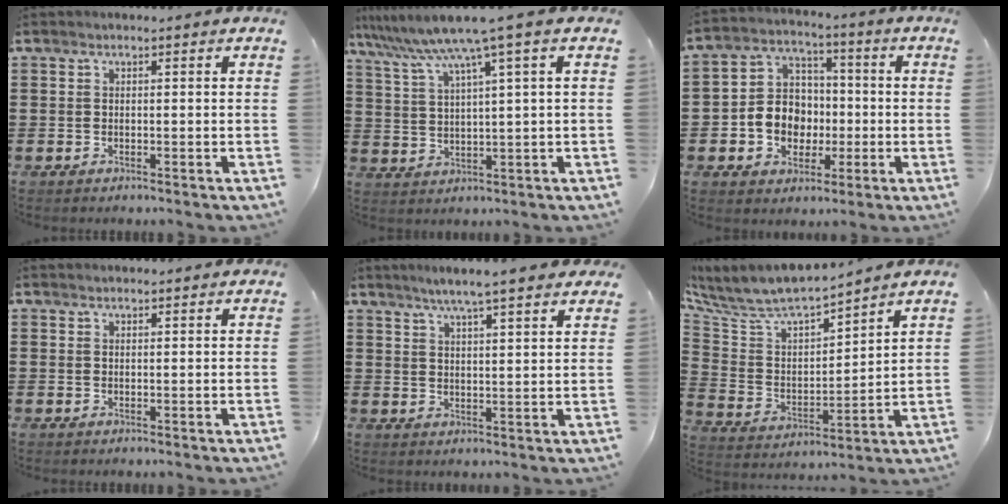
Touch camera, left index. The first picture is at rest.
{"total": 6.7, "force": [4.2, -0.5, 5.3], "torque": [-0.126, -0.031, 0.063]}
{"total": 7.9, "force": [-2.0, 6.9, 3.2], "torque": [-0.081, 0.017, -0.039]}
{"total": 0.7, "force": [0.7, 0.1, 0.1], "torque": [-0.004, -0.002, 0.014]}
{"total": 4.9, "force": [4.1, -0.3, 2.6], "torque": [-0.063, -0.012, 0.070]}
{"total": 7.0, "force": [6.4, 1.5, 2.2], "torque": [-0.080, -0.053, 0.106]}